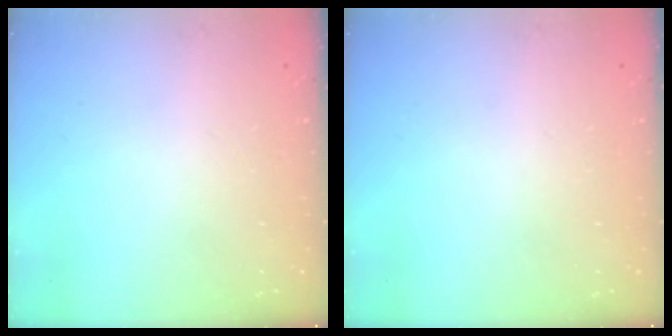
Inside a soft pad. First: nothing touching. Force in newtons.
{"total": 0.0}